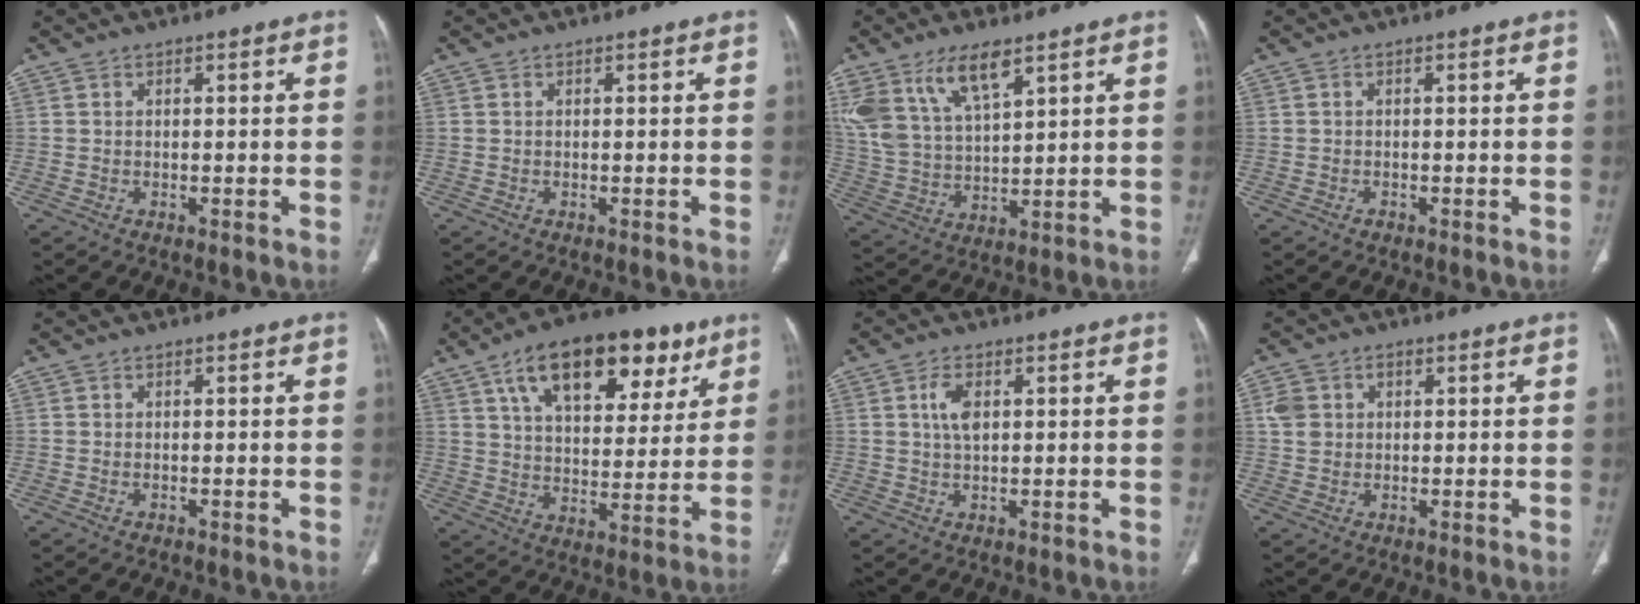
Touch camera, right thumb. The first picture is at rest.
{"total": 0.0}
{"total": 13.1, "force": [7.9, 5.5, 8.9], "torque": [-0.171, -0.023, 0.166]}
{"total": 0.6, "force": [-0.4, 0.4, 0.2], "torque": [-0.002, 0.001, -0.007]}
{"total": 0.0}
{"total": 22.6, "force": [11.9, 11.8, 15.3], "torque": [-0.200, -0.010, 0.191]}
{"total": 4.0, "force": [1.1, 2.1, 3.3], "torque": [-0.064, 0.000, 0.021]}
{"total": 4.3, "force": [1.1, 3.6, 2.1], "torque": [-0.032, 0.006, 0.022]}